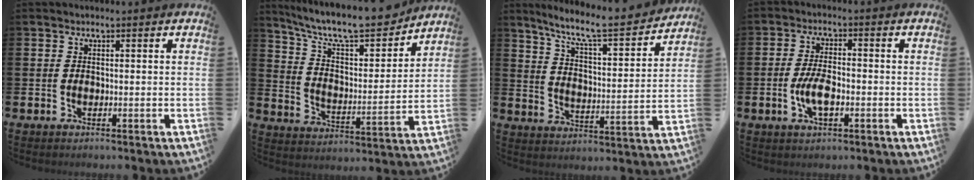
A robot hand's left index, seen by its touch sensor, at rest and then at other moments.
{"total": 10.7, "force": [9.7, 2.4, 3.9], "torque": [-0.106, -0.072, 0.165]}
{"total": 8.5, "force": [7.5, 1.1, 4.0], "torque": [-0.103, -0.053, 0.122]}
{"total": 4.7, "force": [-1.1, 2.0, 4.2], "torque": [-0.084, 0.002, -0.024]}